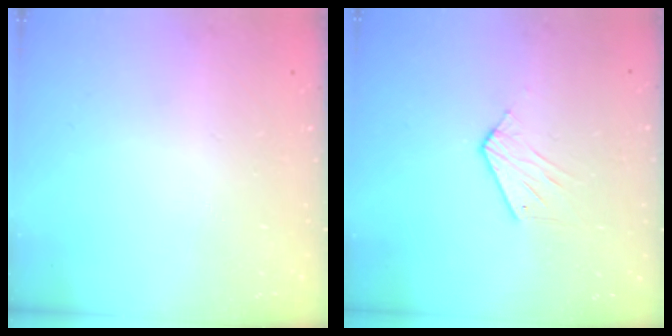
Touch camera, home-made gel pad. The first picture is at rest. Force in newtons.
{"total": 6.3, "press": 6.3, "slide": 0.4}